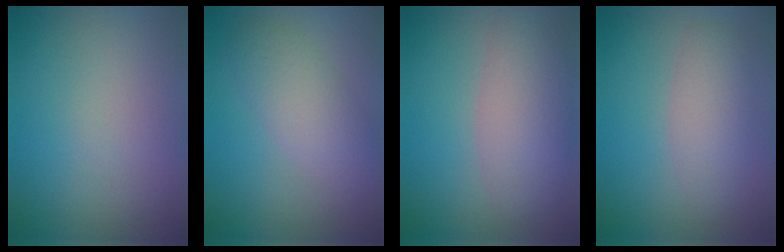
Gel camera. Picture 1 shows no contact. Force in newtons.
{"total": 3.3, "press": 3.3, "slide": 0.3}
{"total": 5.0, "press": 5.0, "slide": 0.3}
{"total": 3.0, "press": 3.0, "slide": 0.2}